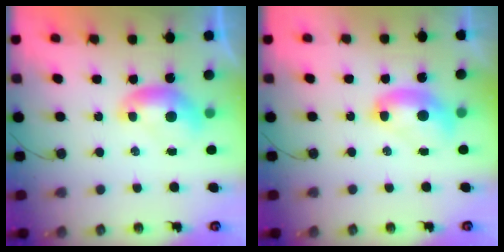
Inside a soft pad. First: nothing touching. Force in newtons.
{"total": 2.5, "press": 2.5, "slide": 0.1}